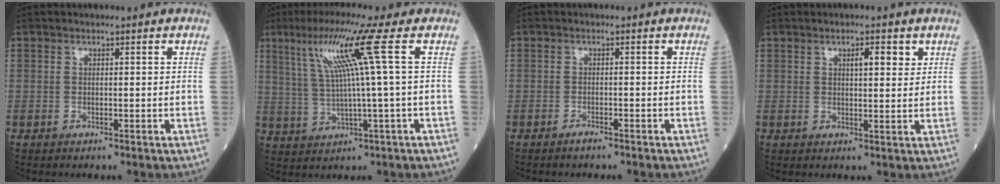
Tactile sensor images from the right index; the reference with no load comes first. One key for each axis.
{"total": 9.8, "fx": 3.7, "fy": -2.3, "fz": 8.8, "tx": -0.161, "ty": 0.017, "tz": 0.075}
{"total": 1.1, "fx": -1.0, "fy": 0.1, "fz": 0.4, "tx": -0.012, "ty": 0.000, "tz": -0.015}
{"total": 3.2, "fx": 1.6, "fy": 0.8, "fz": 2.6, "tx": -0.040, "ty": -0.001, "tz": 0.023}